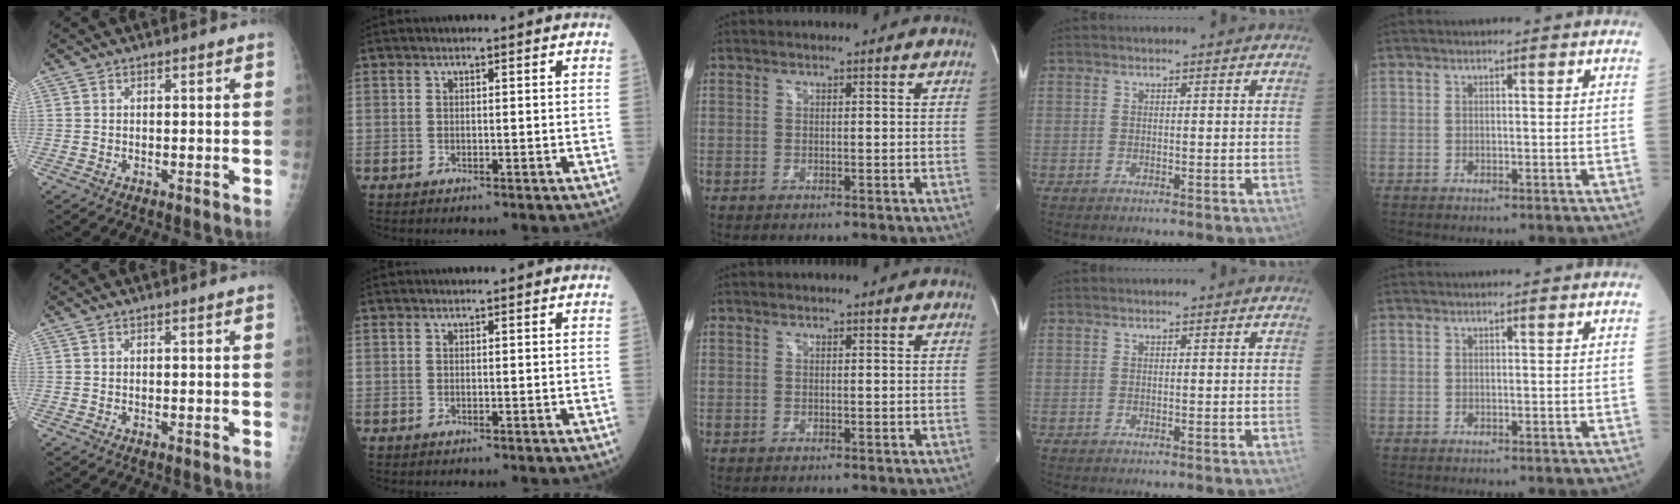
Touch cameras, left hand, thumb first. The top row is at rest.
{}